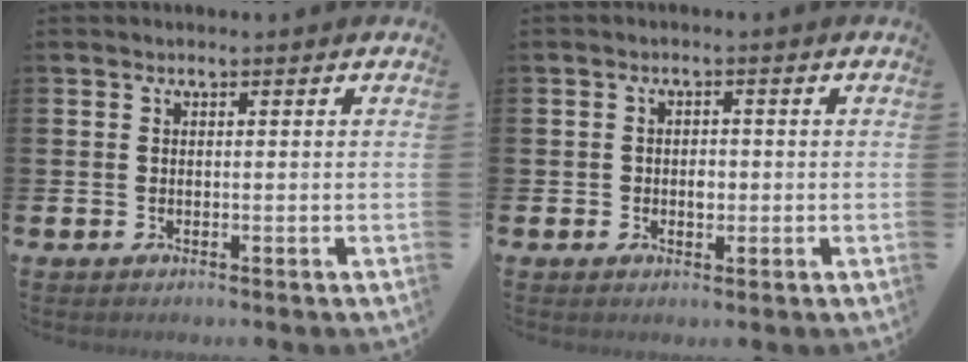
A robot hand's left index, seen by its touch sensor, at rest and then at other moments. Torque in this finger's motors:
{"motor_torque": [-0.04, -0.13, 0.00, -0.01]}